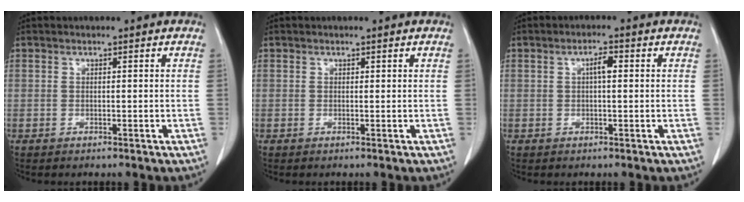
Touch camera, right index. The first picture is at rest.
{"total": 0.0}
{"total": 2.2, "force": [0.4, 0.6, 2.1], "torque": [-0.038, 0.004, 0.006]}